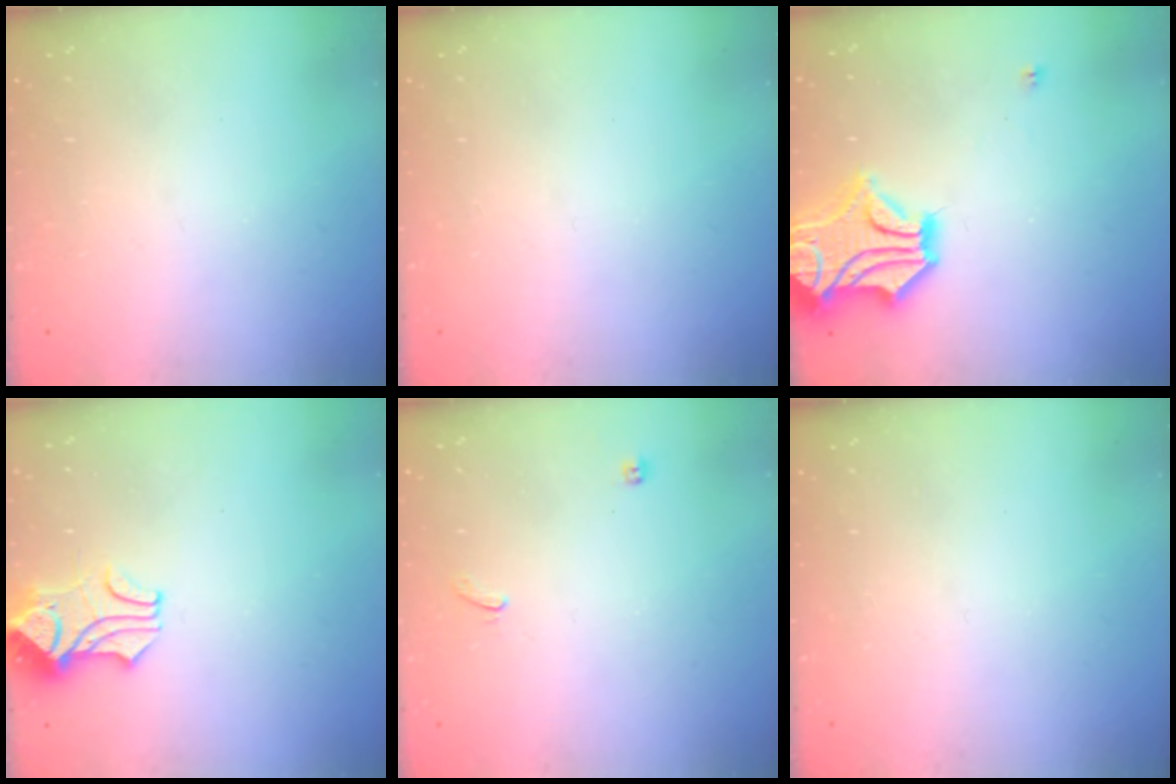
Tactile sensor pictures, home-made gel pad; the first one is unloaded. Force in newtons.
{"total": 0.0}
{"total": 7.4, "press": 7.1, "slide": 2.1}
{"total": 1.6, "press": 1.2, "slide": 1.0}
{"total": 1.1, "press": 0.7, "slide": 0.8}
{"total": 0.0}